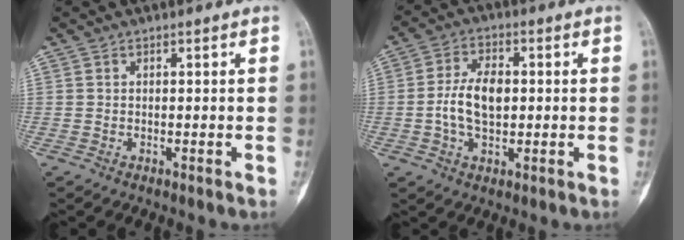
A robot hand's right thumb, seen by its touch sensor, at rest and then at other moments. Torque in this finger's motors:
{"motor_torque": [0.36, 0.13, 0.86, -0.16, 0.08]}